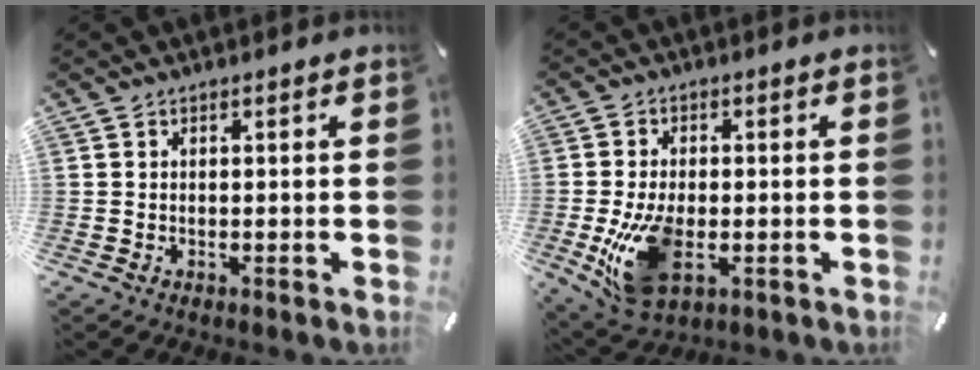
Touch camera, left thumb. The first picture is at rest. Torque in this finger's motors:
{"motor_torque": [-0.30, 1.33, 1.03, 0.13, 0.30]}